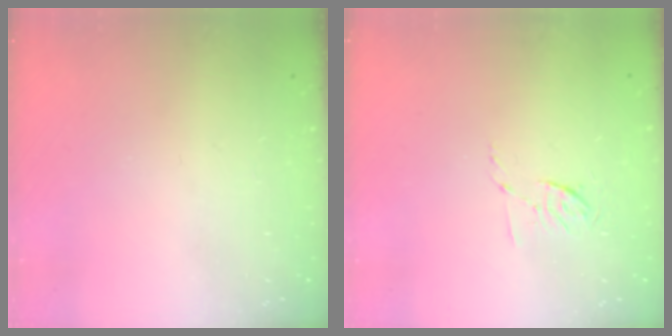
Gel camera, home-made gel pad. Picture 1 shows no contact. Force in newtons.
{"total": 5.4, "press": 5.1, "slide": 1.8}